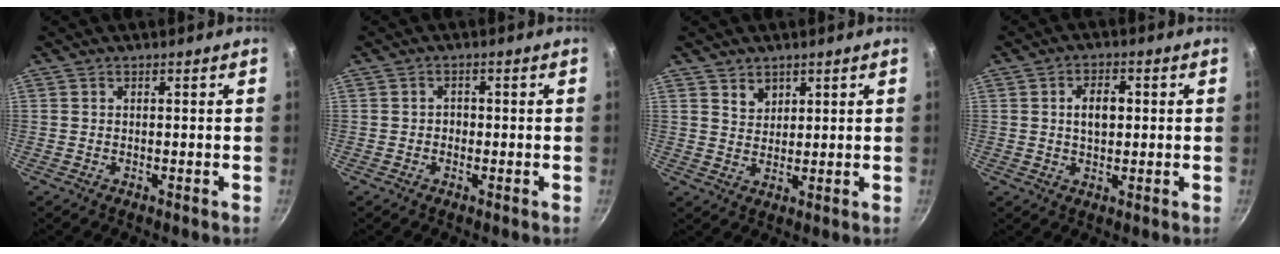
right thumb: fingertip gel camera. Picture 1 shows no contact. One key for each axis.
{"total": 1.4, "fx": -0.4, "fy": 1.2, "fz": 0.6, "tx": -0.005, "ty": 0.004, "tz": -0.008}
{"total": 3.3, "fx": 2.0, "fy": 2.4, "fz": 1.0, "tx": -0.002, "ty": -0.008, "tz": 0.037}
{"total": 5.3, "fx": 0.6, "fy": 3.3, "fz": 4.1, "tx": -0.052, "ty": 0.008, "tz": 0.009}